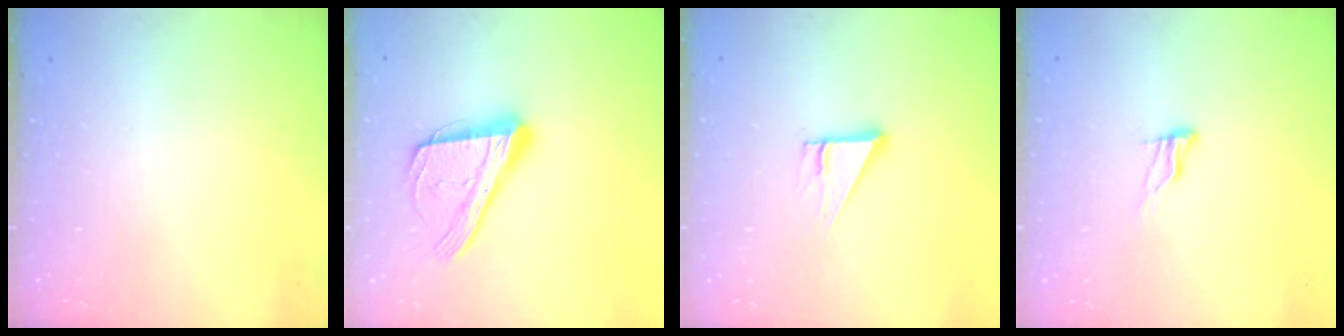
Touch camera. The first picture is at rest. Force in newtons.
{"total": 17.8, "press": 17.7, "slide": 2.4}
{"total": 3.7, "press": 3.7, "slide": 0.2}
{"total": 5.8, "press": 5.8, "slide": 0.5}